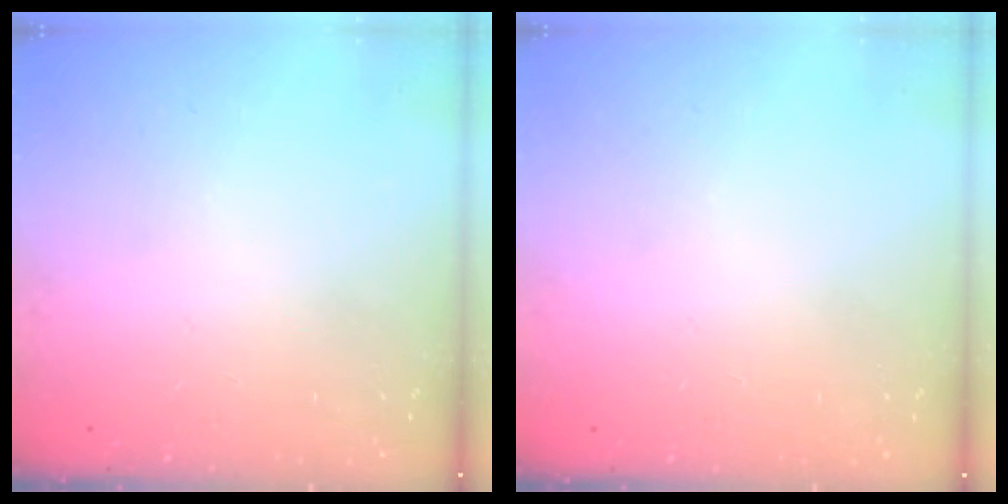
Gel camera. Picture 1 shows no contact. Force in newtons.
{"total": 0.0}